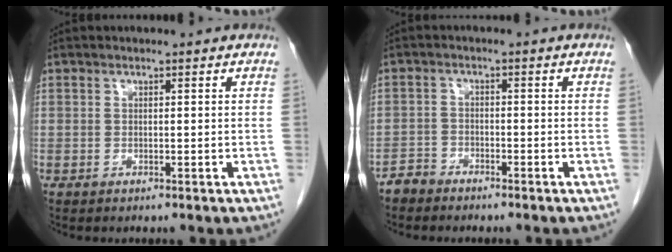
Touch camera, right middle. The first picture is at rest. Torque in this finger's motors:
{"motor_torque": [0.10, -0.04, 0.01, 0.00]}